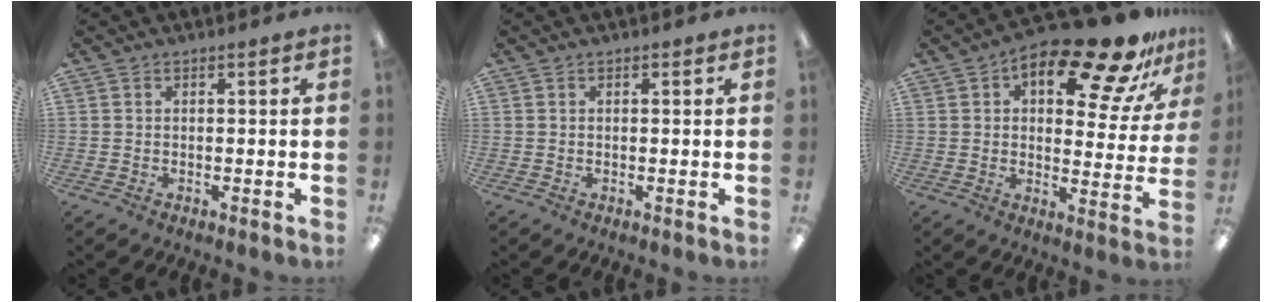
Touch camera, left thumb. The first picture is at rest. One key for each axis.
{"total": 0.0}
{"total": 18.1, "fx": 11.9, "fy": 6.8, "fz": 11.7, "tx": -0.162, "ty": -0.079, "tz": 0.189}